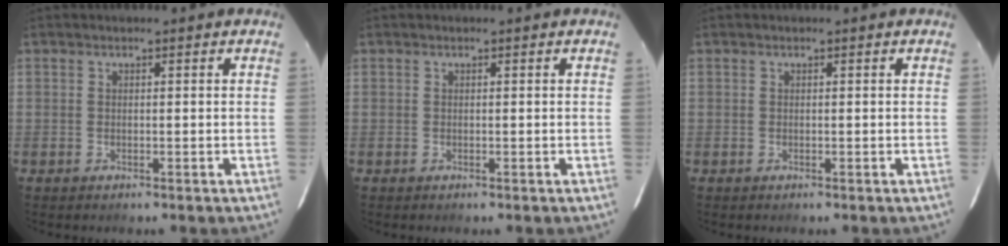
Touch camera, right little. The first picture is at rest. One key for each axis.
{"total": 0.0}
{"total": 0.0}